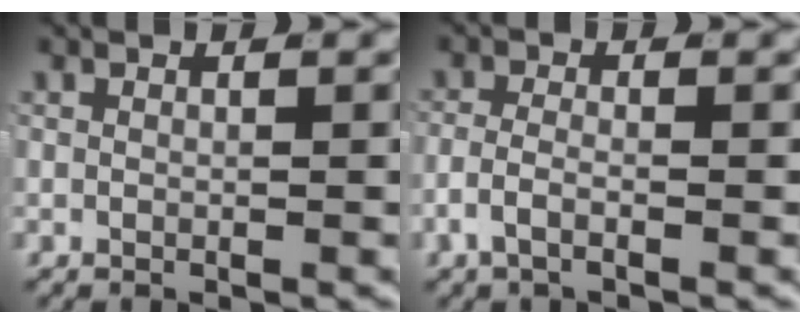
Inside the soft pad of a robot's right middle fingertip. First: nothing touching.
{"total": 2.4, "force": [-1.3, 0.9, 1.8], "torque": [-0.042, -0.004, -0.024]}